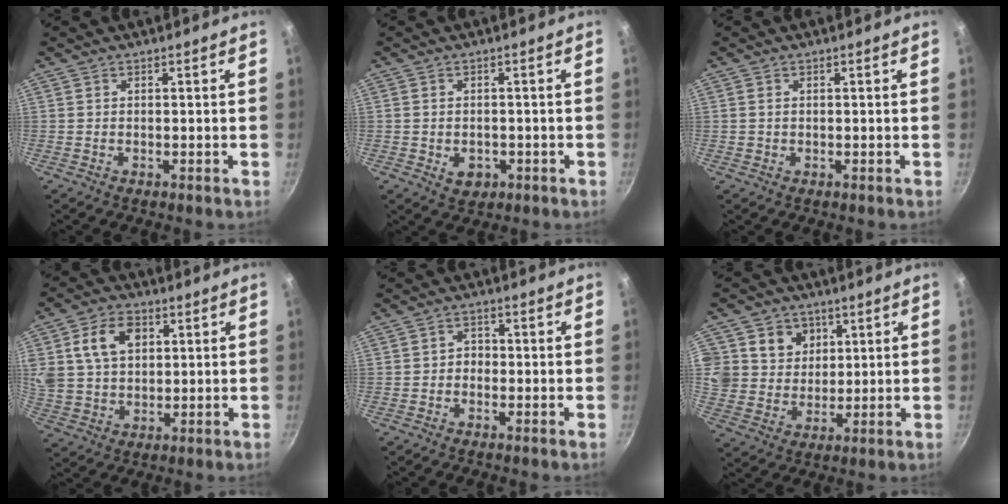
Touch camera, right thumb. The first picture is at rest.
{"total": 3.8, "force": [-1.2, 2.9, 2.2], "torque": [-0.025, 0.005, -0.008]}
{"total": 0.8, "force": [0.1, 0.7, 0.4], "torque": [-0.006, 0.003, 0.002]}
{"total": 12.2, "force": [3.7, 8.9, 7.5], "torque": [-0.124, 0.002, 0.067]}
{"total": 2.4, "force": [-0.7, 1.9, 1.1], "torque": [-0.005, 0.014, -0.017]}
{"total": 10.9, "force": [3.8, 9.7, 3.1], "torque": [-0.027, -0.011, 0.068]}